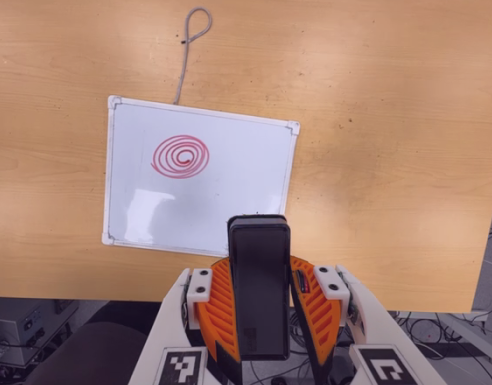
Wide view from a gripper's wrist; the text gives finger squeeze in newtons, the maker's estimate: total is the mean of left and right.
{"total": 8.3, "left": 6.1, "right": 10.5}